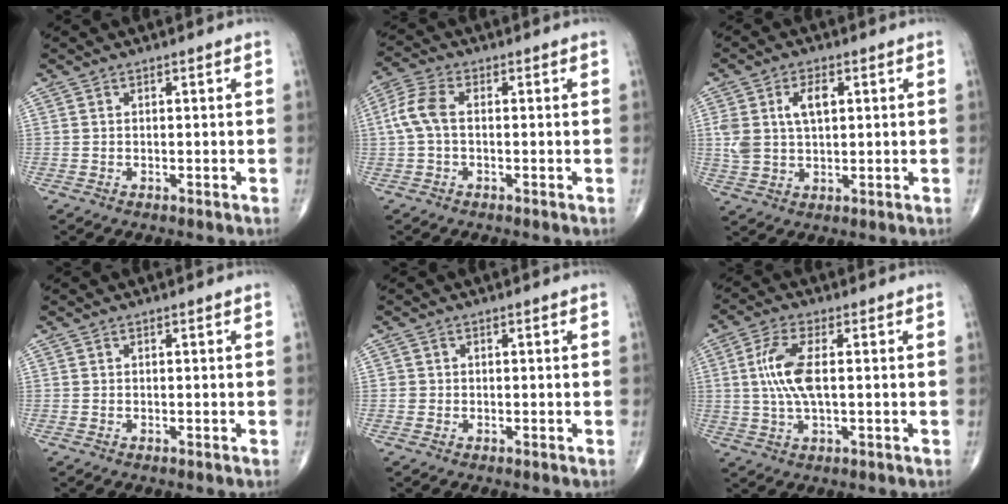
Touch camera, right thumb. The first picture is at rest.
{"total": 6.0, "force": [0.1, 3.4, 4.9], "torque": [-0.121, 0.019, -0.004]}
{"total": 7.8, "force": [2.0, 4.5, 6.1], "torque": [-0.119, 0.005, 0.042]}
{"total": 0.0}
{"total": 0.8, "force": [-0.1, 0.8, 0.0], "torque": [0.003, 0.004, -0.003]}
{"total": 8.1, "force": [0.7, 2.9, 7.6], "torque": [-0.177, 0.004, 0.014]}